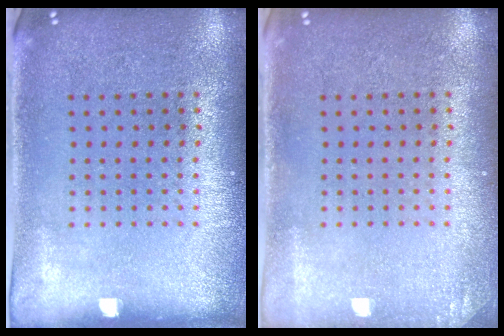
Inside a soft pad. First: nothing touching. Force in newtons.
{"total": 0.9, "press": 0.9, "slide": 0.2}